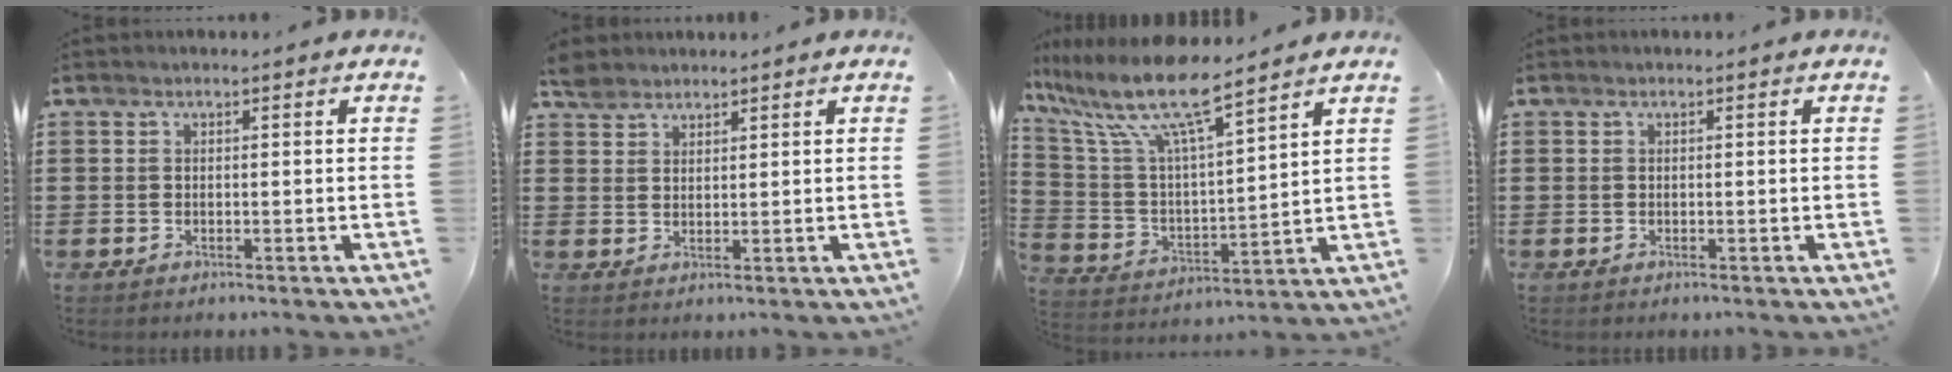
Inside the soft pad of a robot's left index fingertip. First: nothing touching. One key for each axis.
{"total": 2.8, "fx": 2.5, "fy": 1.3, "fz": 0.3, "tx": -0.014, "ty": 0.002, "tz": 0.049}
{"total": 10.8, "fx": 8.6, "fy": 1.0, "fz": 6.5, "tx": -0.166, "ty": -0.055, "tz": 0.141}
{"total": 0.0}